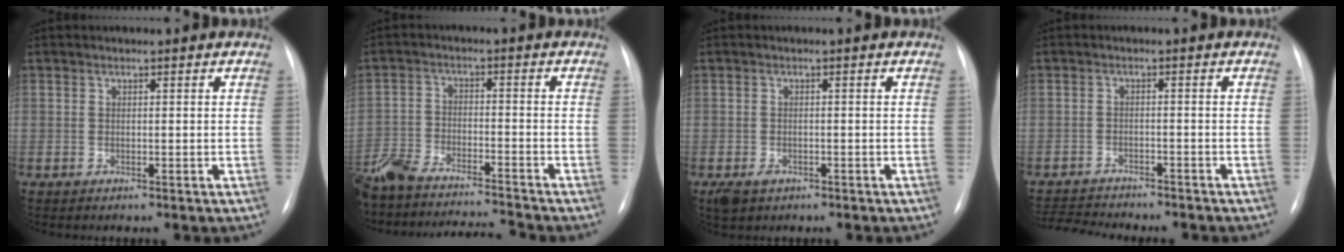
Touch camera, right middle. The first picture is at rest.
{"total": 15.2, "force": [-14.2, 0.8, 5.4], "torque": [-0.109, 0.004, -0.235]}
{"total": 2.7, "force": [-1.5, 1.8, 1.4], "torque": [-0.027, -0.003, -0.016]}
{"total": 8.5, "force": [-8.1, 1.0, 2.4], "torque": [-0.034, -0.001, -0.121]}